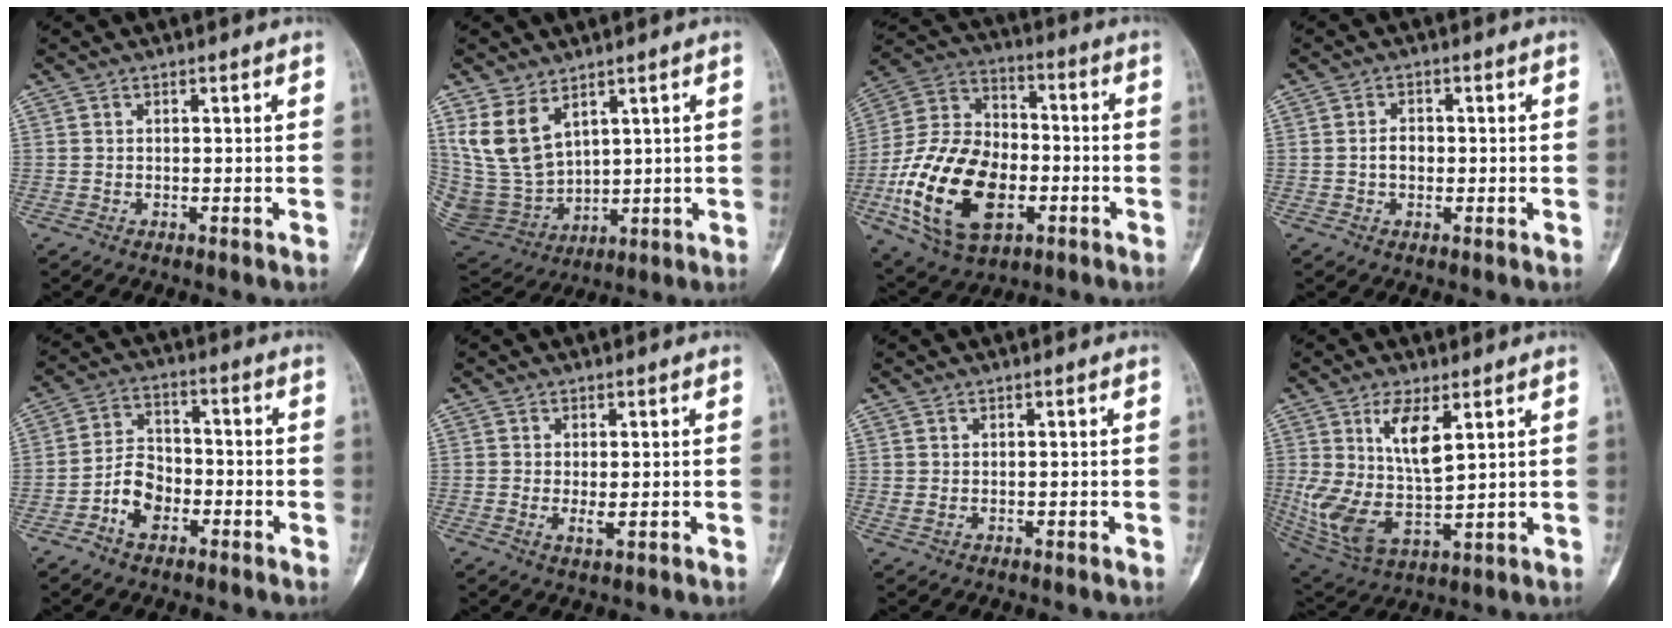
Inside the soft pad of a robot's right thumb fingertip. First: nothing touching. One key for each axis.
{"total": 12.4, "fx": 5.9, "fy": 8.2, "fz": 7.1, "tx": -0.117, "ty": -0.029, "tz": 0.148}
{"total": 23.9, "fx": -6.7, "fy": 14.8, "fz": 17.5, "tx": -0.315, "ty": 0.027, "tz": -0.107}
{"total": 2.7, "fx": -0.4, "fy": 1.9, "fz": 1.9, "tx": -0.021, "ty": 0.008, "tz": -0.011}
{"total": 7.8, "fx": -3.6, "fy": 5.2, "fz": 4.5, "tx": -0.064, "ty": 0.032, "tz": -0.072}
{"total": 2.1, "fx": -0.2, "fy": 0.9, "fz": 1.9, "tx": -0.038, "ty": -0.005, "tz": -0.002}
{"total": 0.8, "fx": 0.0, "fy": 0.6, "fz": 0.6, "tx": -0.015, "ty": 0.005, "tz": 0.004}
{"total": 14.4, "fx": 4.4, "fy": 6.1, "fz": 12.3, "tx": -0.250, "ty": -0.023, "tz": 0.102}